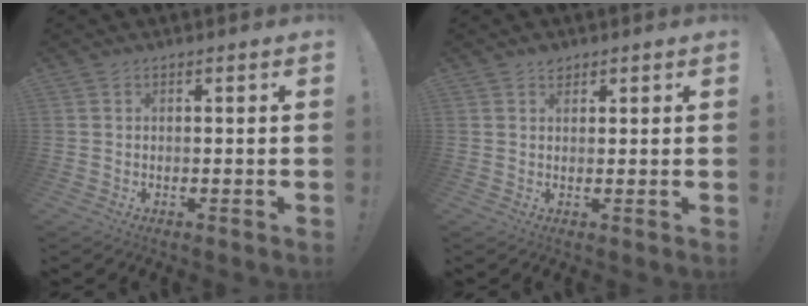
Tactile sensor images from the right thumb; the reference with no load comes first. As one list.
[{"total": 2.1, "force": [1.7, 1.2, 0.5], "torque": [0.011, -0.014, 0.028]}]